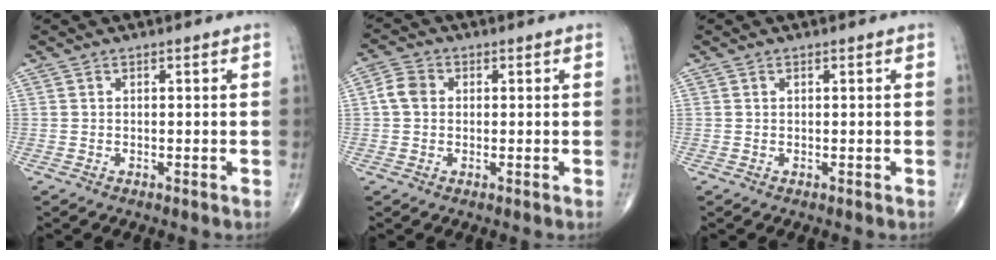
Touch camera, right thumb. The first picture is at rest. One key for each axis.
{"total": 4.0, "fx": 0.3, "fy": 3.3, "fz": 2.2, "tx": -0.040, "ty": 0.011, "tz": -0.001}
{"total": 0.0}